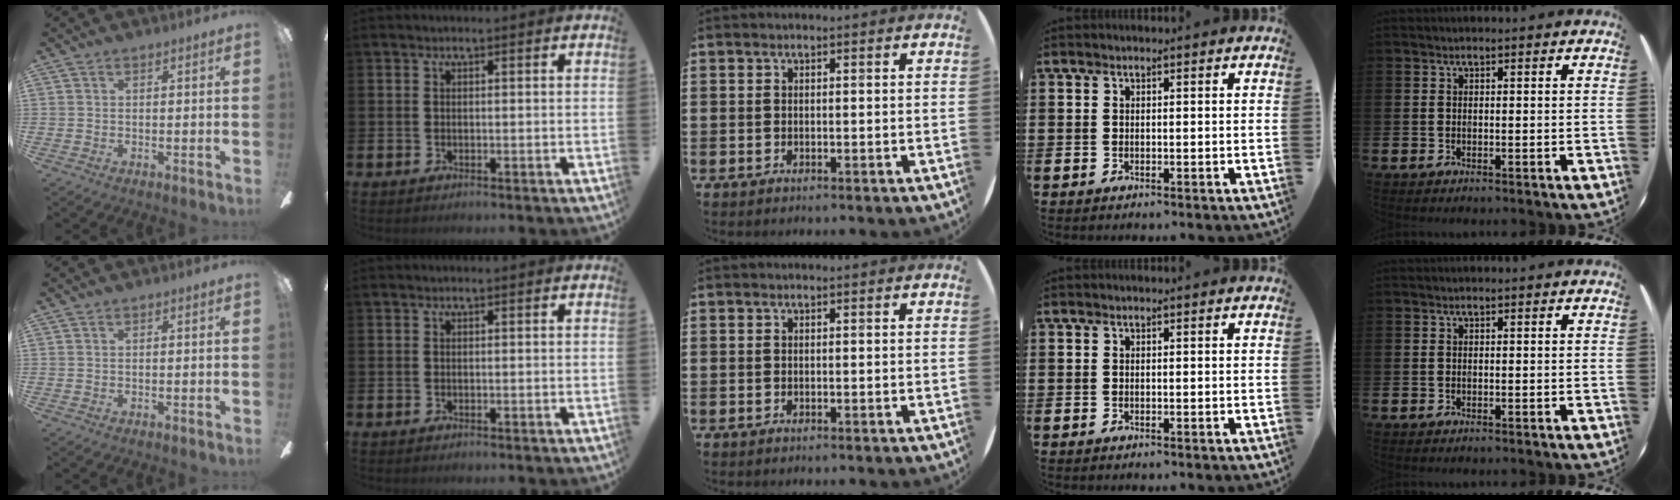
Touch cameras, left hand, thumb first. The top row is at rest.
{}